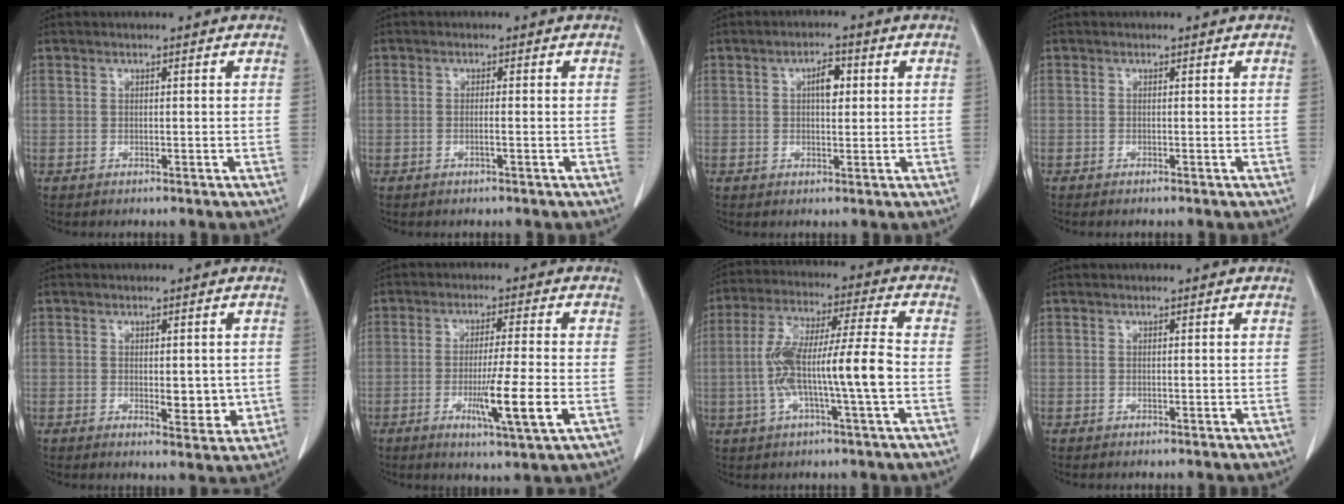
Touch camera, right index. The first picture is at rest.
{"total": 0.9, "force": [-0.4, -0.1, 0.8], "torque": [-0.016, 0.000, -0.007]}
{"total": 3.4, "force": [0.8, 1.4, 3.0], "torque": [-0.049, 0.005, 0.012]}
{"total": 0.7, "force": [-0.6, 0.0, 0.3], "torque": [-0.008, -0.002, -0.009]}
{"total": 4.4, "force": [-0.3, 2.1, 3.8], "torque": [-0.045, -0.008, 0.001]}
{"total": 9.2, "force": [-2.7, -0.4, 8.8], "torque": [-0.147, -0.024, -0.047]}
{"total": 12.6, "force": [-2.2, 0.5, 12.4], "torque": [-0.243, 0.018, -0.044]}
{"total": 0.0}